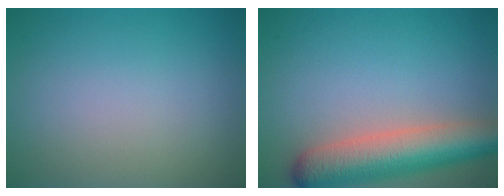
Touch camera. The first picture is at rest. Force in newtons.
{"total": 7.5, "press": 7.5, "slide": 0.5}